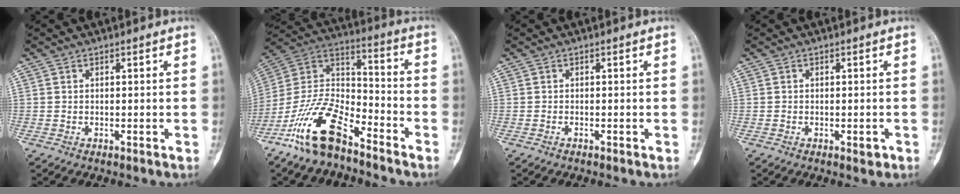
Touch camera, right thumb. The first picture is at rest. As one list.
[{"total": 16.0, "force": [-10.8, 6.4, 9.9], "torque": [-0.183, 0.075, -0.212]}, {"total": 0.0}, {"total": 1.4, "force": [-0.6, 0.7, 1.0], "torque": [-0.010, 0.000, -0.008]}]